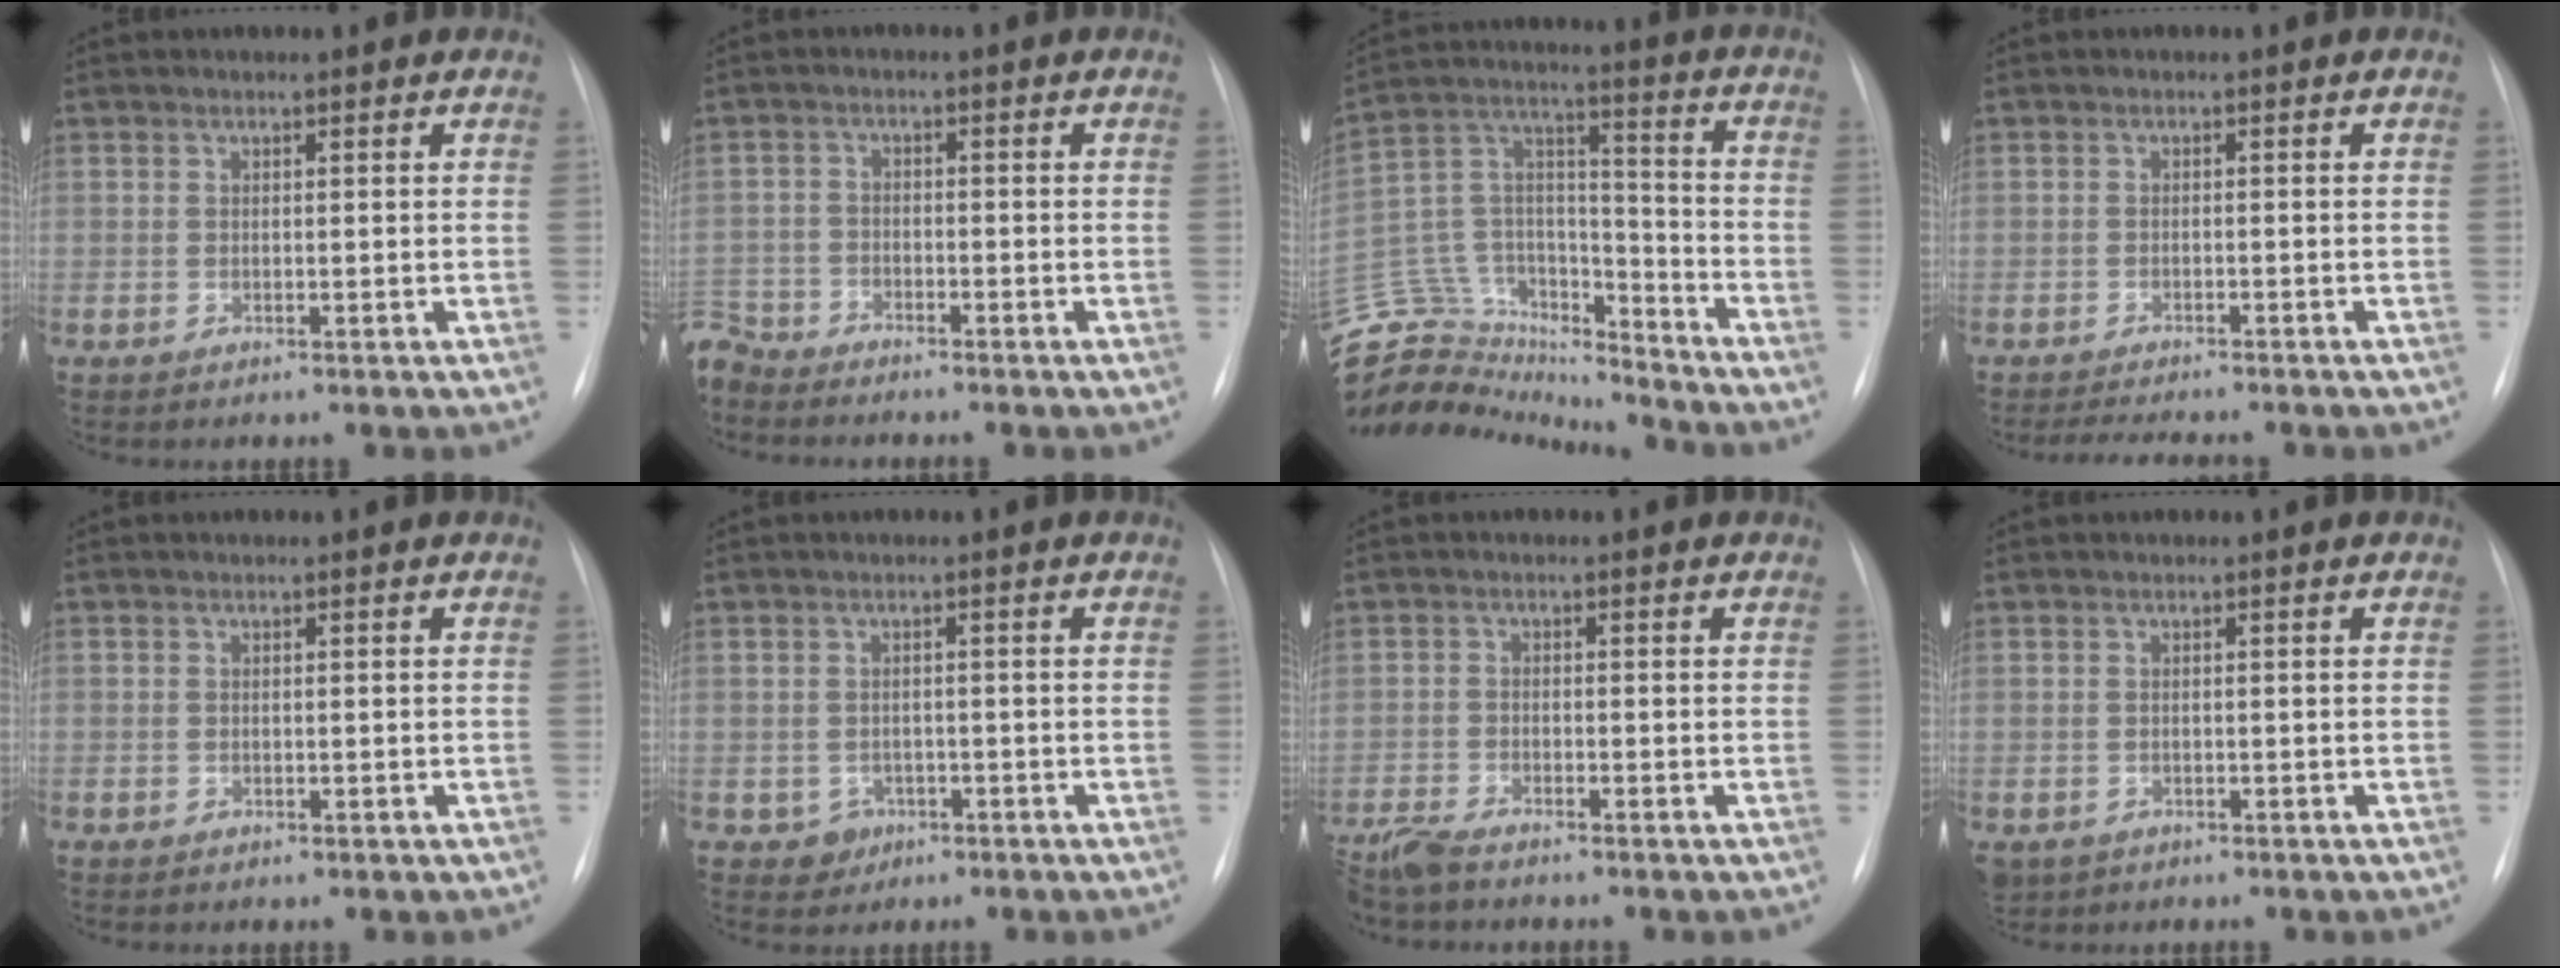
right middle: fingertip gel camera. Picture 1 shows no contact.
{"total": 6.3, "force": [-6.0, 1.7, 0.4], "torque": [-0.007, -0.008, -0.119]}
{"total": 24.5, "force": [-22.6, 7.5, 5.8], "torque": [-0.167, 0.045, -0.364]}
{"total": 5.8, "force": [-5.2, 0.7, 2.4], "torque": [-0.035, -0.010, -0.076]}
{"total": 0.6, "force": [-0.4, 0.5, 0.1], "torque": [-0.004, 0.003, -0.007]}
{"total": 2.6, "force": [-1.2, 2.3, 0.3], "torque": [0.002, 0.009, -0.012]}
{"total": 4.4, "force": [-4.1, 0.4, 1.7], "torque": [-0.033, -0.017, -0.079]}
{"total": 4.5, "force": [-2.6, 3.4, 1.1], "torque": [-0.024, 0.000, -0.038]}